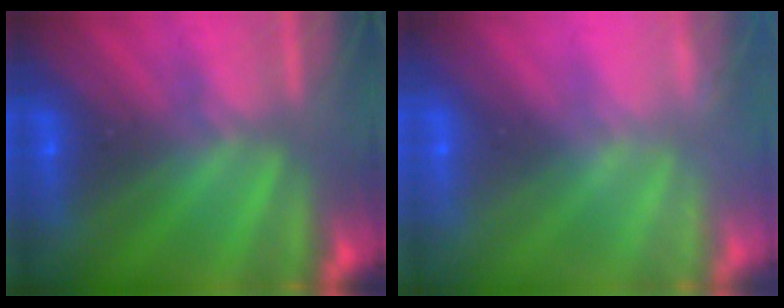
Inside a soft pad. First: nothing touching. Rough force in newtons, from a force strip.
{"total": 2.4}